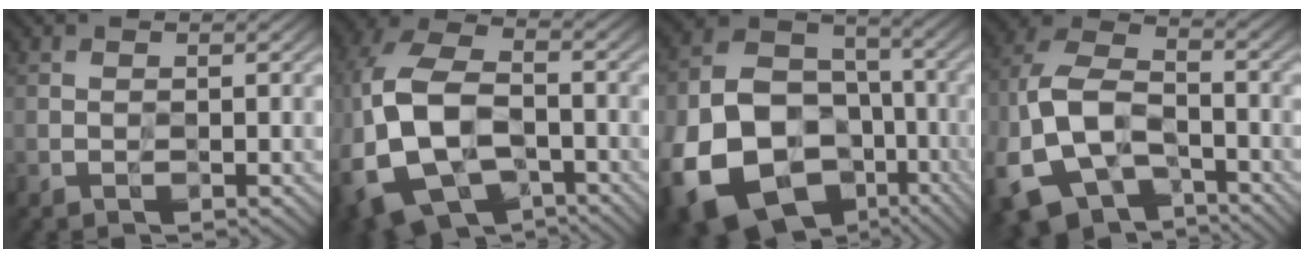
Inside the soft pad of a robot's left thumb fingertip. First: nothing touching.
{"total": 15.6, "force": [-5.3, 9.4, 11.3], "torque": [-0.274, -0.023, -0.100]}
{"total": 20.3, "force": [-8.0, 15.2, 10.8], "torque": [-0.247, -0.050, -0.128]}
{"total": 14.2, "force": [-6.5, 8.6, 9.3], "torque": [-0.229, -0.017, -0.134]}